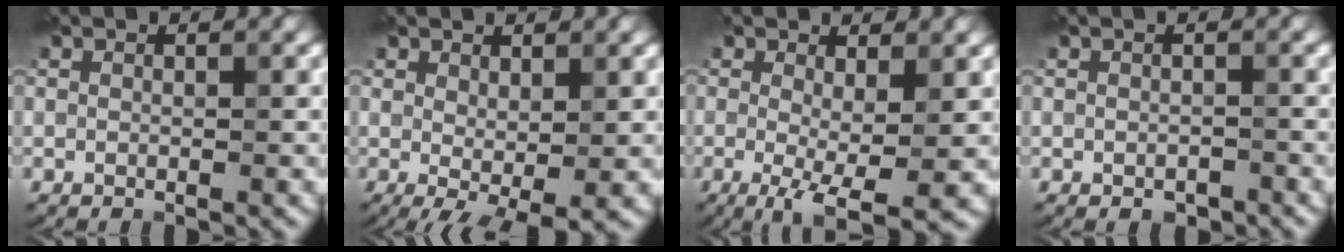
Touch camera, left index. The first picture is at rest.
{"total": 3.1, "force": [0.2, 0.9, 2.9], "torque": [-0.048, -0.012, 0.011]}
{"total": 5.7, "force": [-0.8, 1.5, 5.4], "torque": [-0.097, -0.015, -0.012]}
{"total": 1.0, "force": [-0.5, 0.6, 0.6], "torque": [-0.011, -0.005, -0.007]}